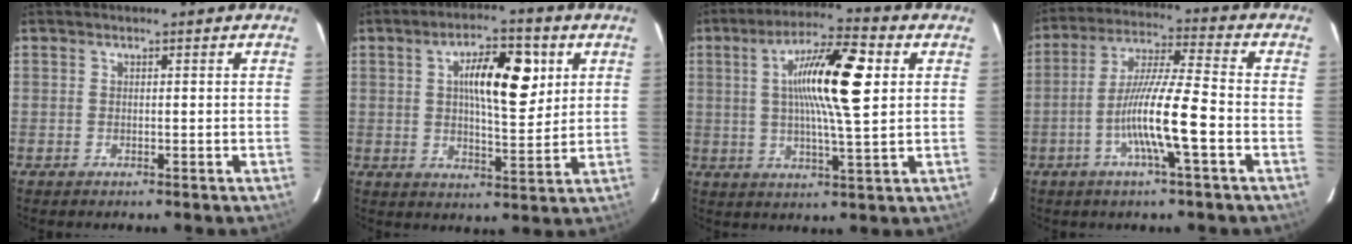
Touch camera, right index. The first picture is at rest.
{"total": 10.8, "force": [3.2, 3.3, 9.8], "torque": [-0.159, 0.015, 0.053]}
{"total": 13.7, "force": [2.8, 1.3, 13.3], "torque": [-0.235, 0.013, 0.043]}
{"total": 11.7, "force": [-3.6, 0.0, 11.1], "torque": [-0.210, -0.002, -0.071]}